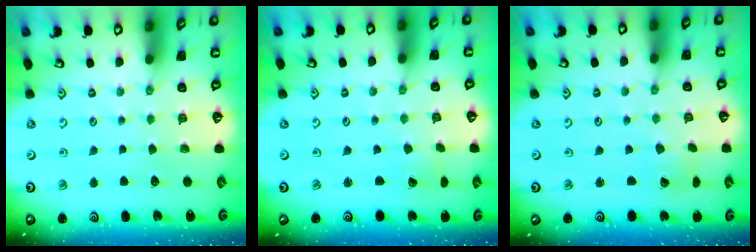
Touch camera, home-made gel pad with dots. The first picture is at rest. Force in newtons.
{"total": 1.0, "press": 1.0, "slide": 0.1}
{"total": 2.6, "press": 2.6, "slide": 0.1}